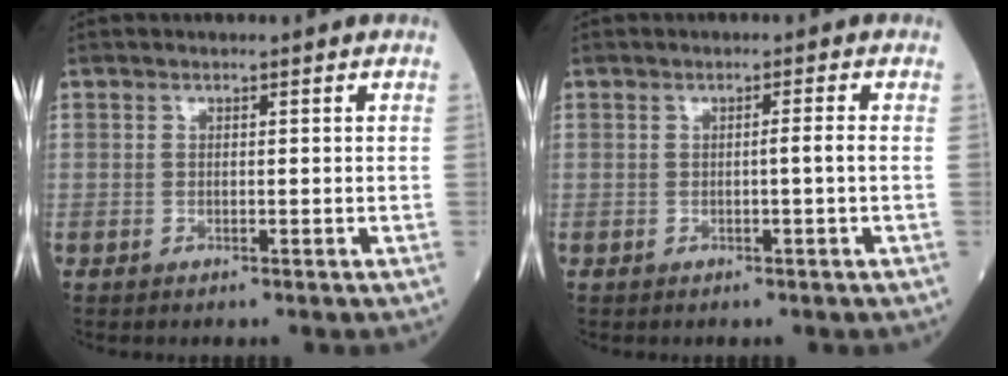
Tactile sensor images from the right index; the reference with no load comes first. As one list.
[{"total": 1.3, "force": [-0.3, -0.5, 1.2], "torque": [-0.018, 0.000, -0.006]}]